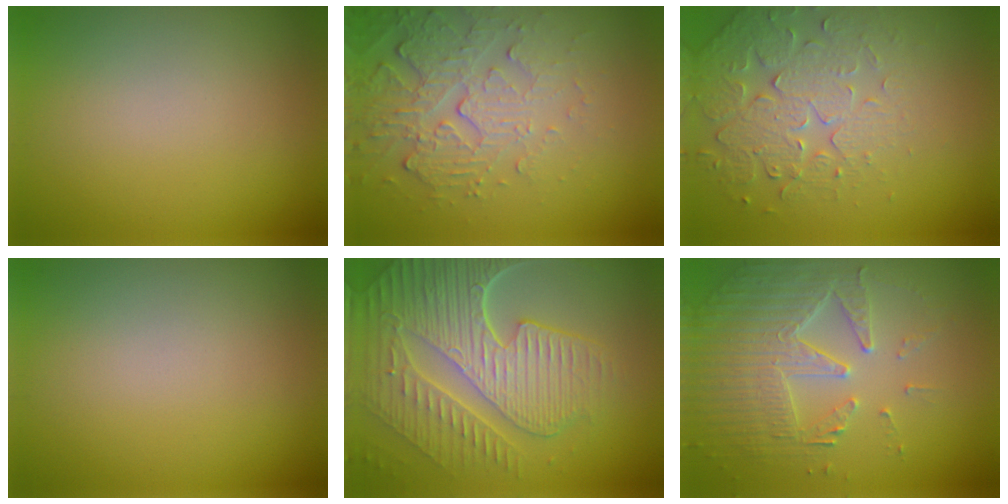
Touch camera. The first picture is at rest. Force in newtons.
{"total": 5.6, "press": 3.7, "slide": 4.2}
{"total": 4.2, "press": 4.0, "slide": 1.2}
{"total": 0.0}
{"total": 9.3, "press": 6.3, "slide": 6.9}
{"total": 4.9, "press": 4.3, "slide": 2.3}